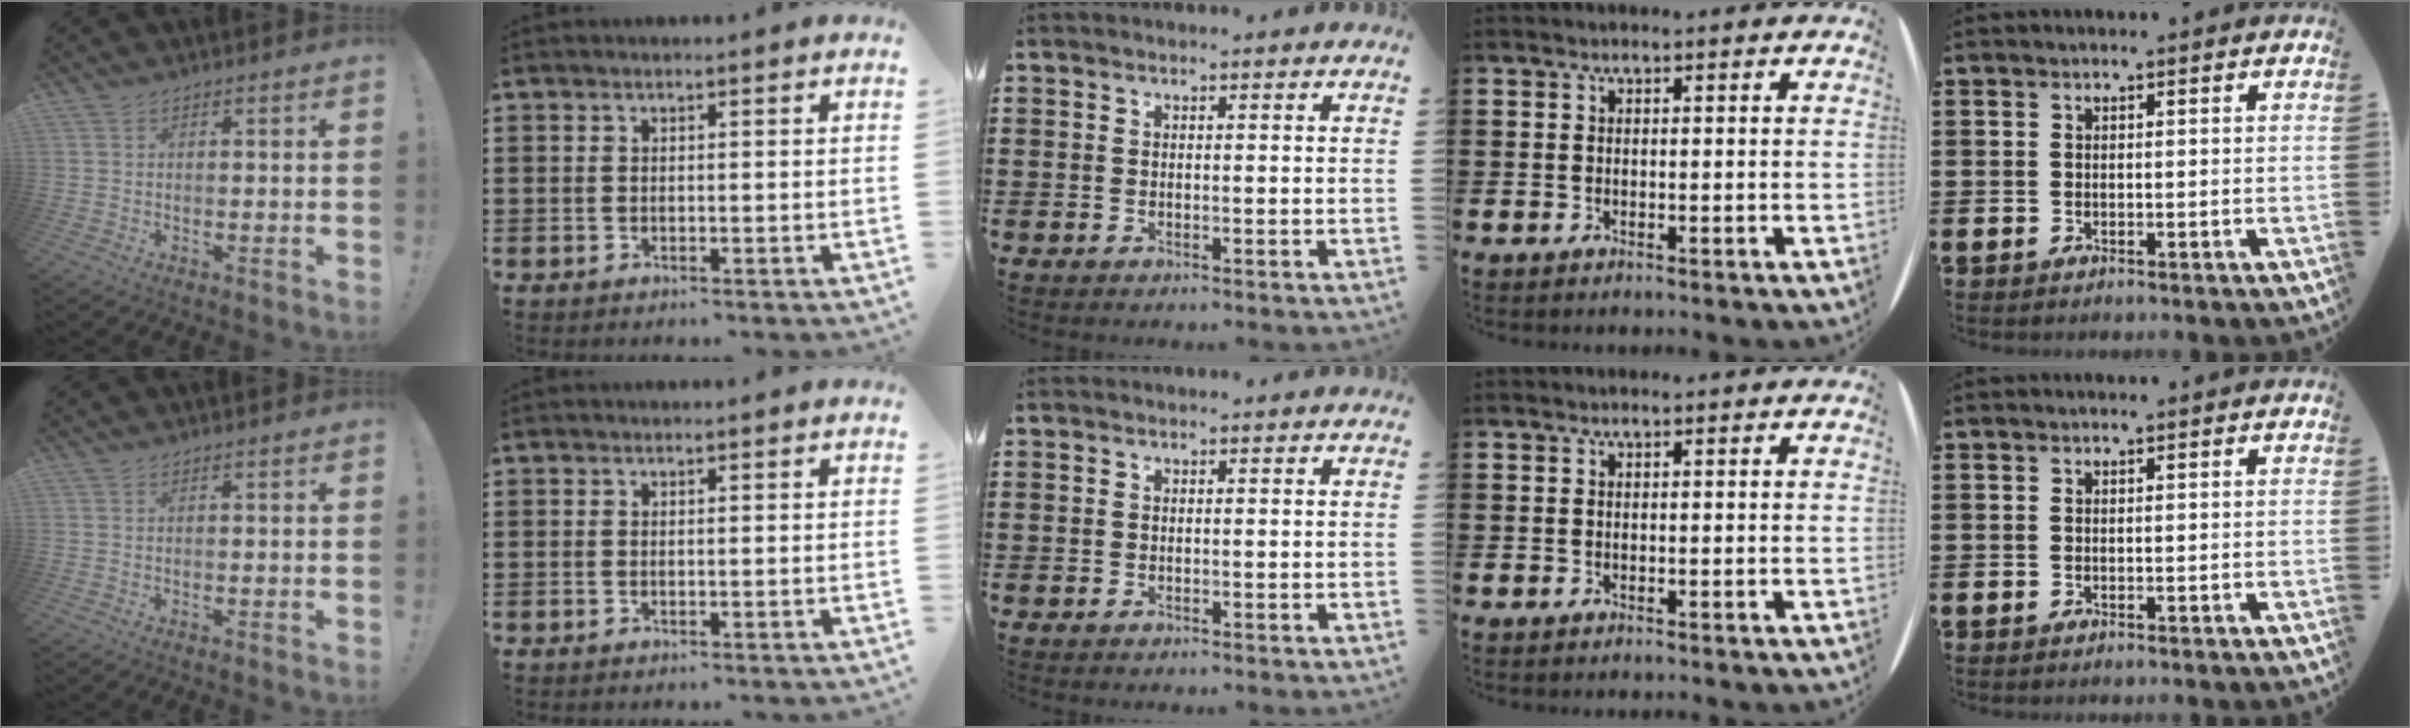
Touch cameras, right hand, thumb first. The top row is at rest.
{}